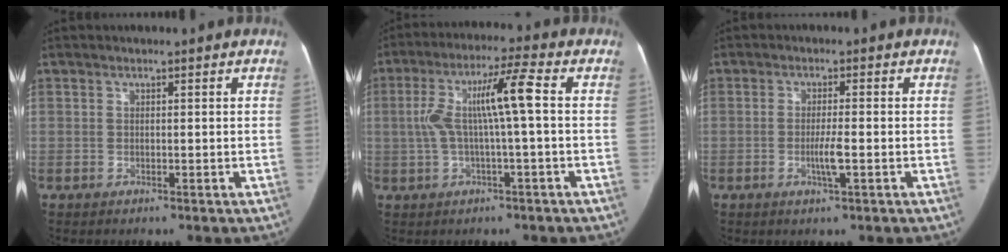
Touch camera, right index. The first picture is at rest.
{"total": 8.9, "force": [0.3, 0.1, 8.9], "torque": [-0.177, 0.025, 0.005]}
{"total": 3.1, "force": [-1.0, -0.2, 2.9], "torque": [-0.054, -0.007, -0.020]}